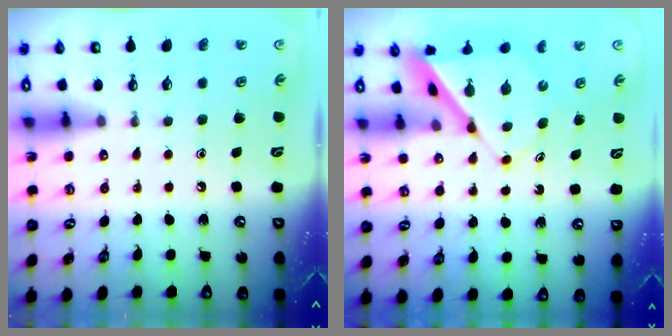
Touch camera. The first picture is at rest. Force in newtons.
{"total": 7.5, "press": 7.5, "slide": 0.7}